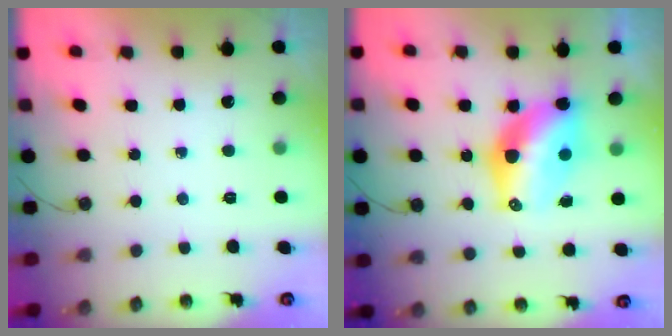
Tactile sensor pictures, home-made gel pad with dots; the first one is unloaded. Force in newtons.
{"total": 13.8, "press": 12.8, "slide": 5.1}